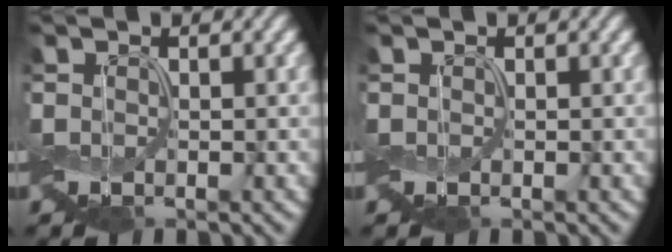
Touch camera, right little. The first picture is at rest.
{"total": 0.0}